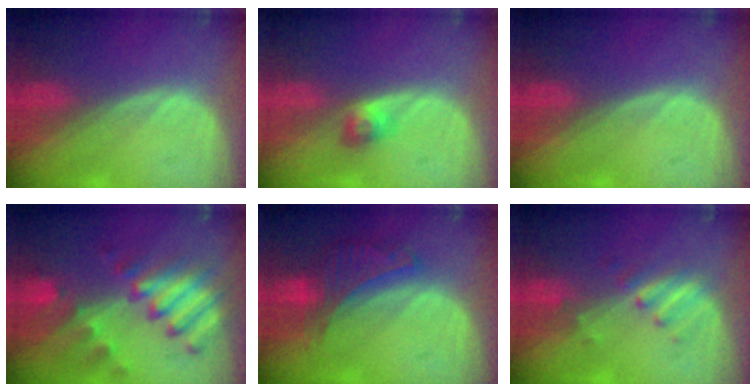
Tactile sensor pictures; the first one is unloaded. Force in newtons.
{"total": 2.6, "press": 2.3, "slide": 1.1}
{"total": 0.0}
{"total": 10.4, "press": 9.0, "slide": 5.3}
{"total": 6.5, "press": 6.0, "slide": 2.4}
{"total": 3.2, "press": 3.2, "slide": 0.4}